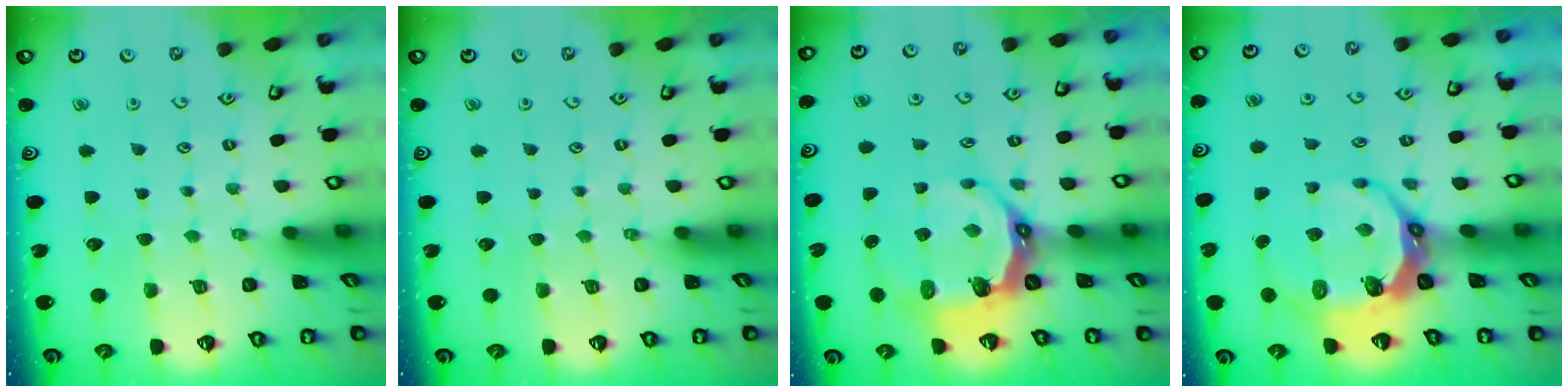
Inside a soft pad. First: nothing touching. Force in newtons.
{"total": 0.0}
{"total": 9.5, "press": 8.3, "slide": 4.5}
{"total": 11.5, "press": 10.6, "slide": 4.4}